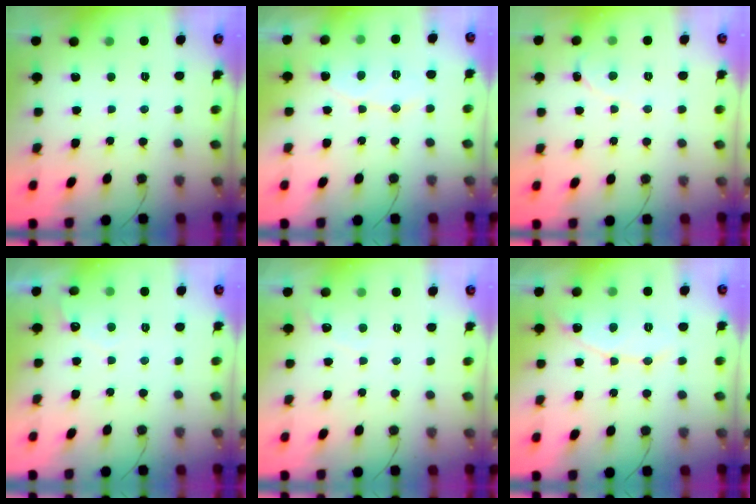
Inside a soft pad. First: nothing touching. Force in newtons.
{"total": 6.2, "press": 6.2, "slide": 0.4}
{"total": 0.0}
{"total": 3.4, "press": 3.4, "slide": 0.1}
{"total": 2.8, "press": 2.8, "slide": 0.1}
{"total": 8.2, "press": 8.2, "slide": 0.6}